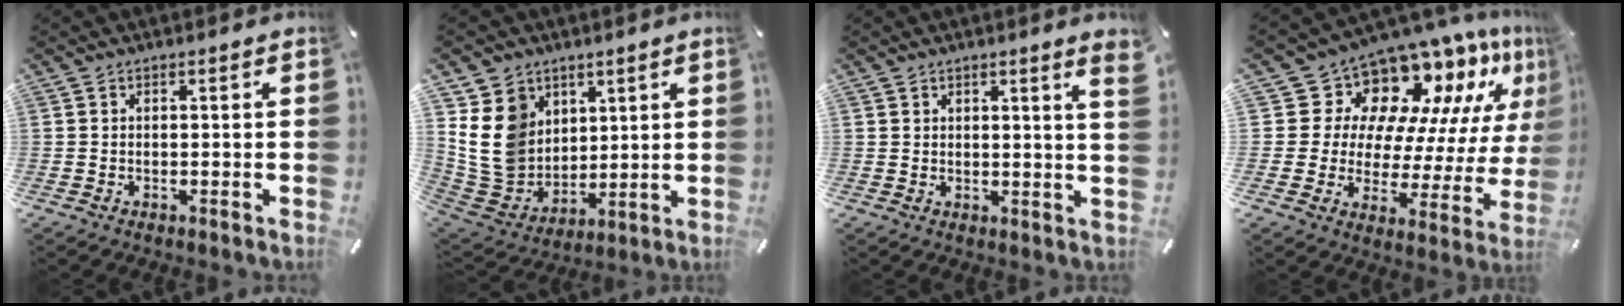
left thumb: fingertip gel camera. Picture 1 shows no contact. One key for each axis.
{"total": 13.3, "fx": 4.4, "fy": 11.5, "fz": 5.2, "tx": -0.130, "ty": -0.026, "tz": 0.091}
{"total": 3.2, "fx": 1.9, "fy": 0.2, "fz": 2.5, "tx": -0.036, "ty": -0.008, "tz": 0.031}
{"total": 14.8, "fx": 11.6, "fy": 8.0, "fz": 4.4, "tx": -0.077, "ty": -0.129, "tz": 0.197}